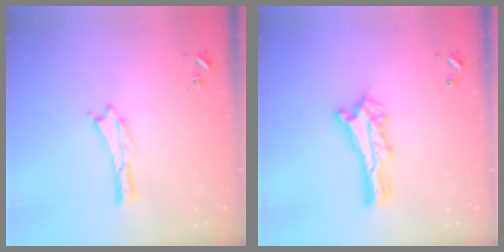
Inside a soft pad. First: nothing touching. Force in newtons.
{"total": 3.2, "press": 3.2, "slide": 0.3}